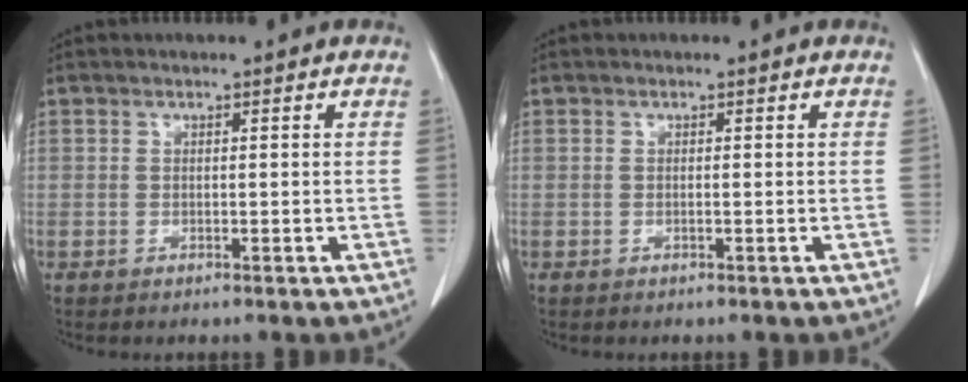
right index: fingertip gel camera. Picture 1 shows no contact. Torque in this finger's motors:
{"motor_torque": [0.04, 0.00, 0.00, 0.00]}